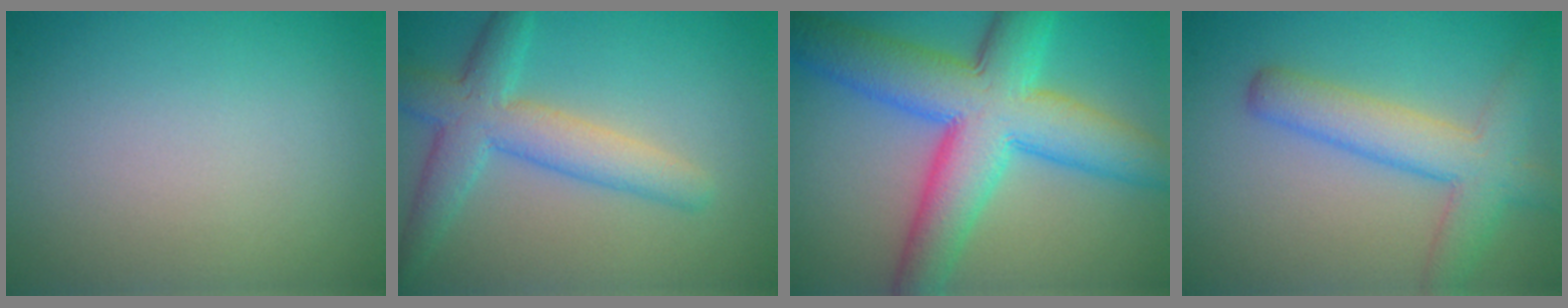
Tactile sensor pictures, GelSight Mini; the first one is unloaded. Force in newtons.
{"total": 5.1, "press": 5.1, "slide": 0.1}
{"total": 10.9, "press": 10.9, "slide": 0.2}
{"total": 5.0, "press": 5.0, "slide": 0.2}